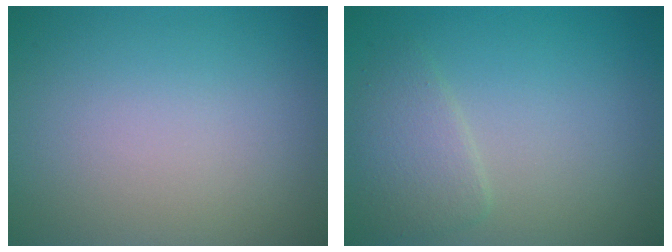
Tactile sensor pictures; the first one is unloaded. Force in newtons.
{"total": 2.4, "press": 2.4, "slide": 0.0}